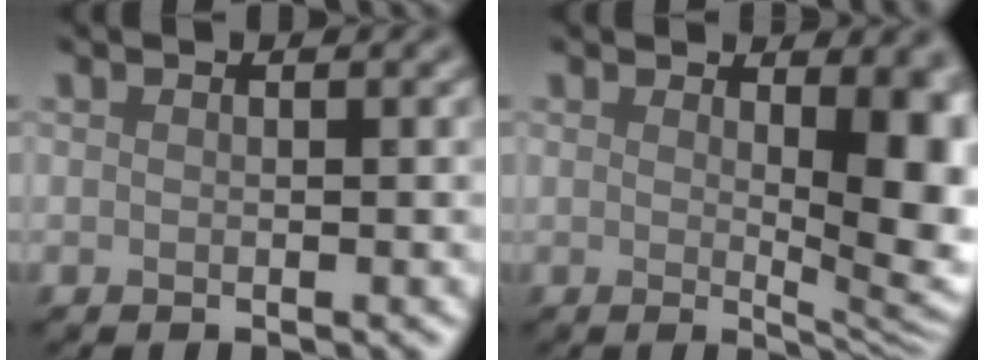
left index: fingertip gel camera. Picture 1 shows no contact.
{"total": 8.1, "force": [1.4, 3.1, 7.4], "torque": [-0.059, -0.002, 0.019]}